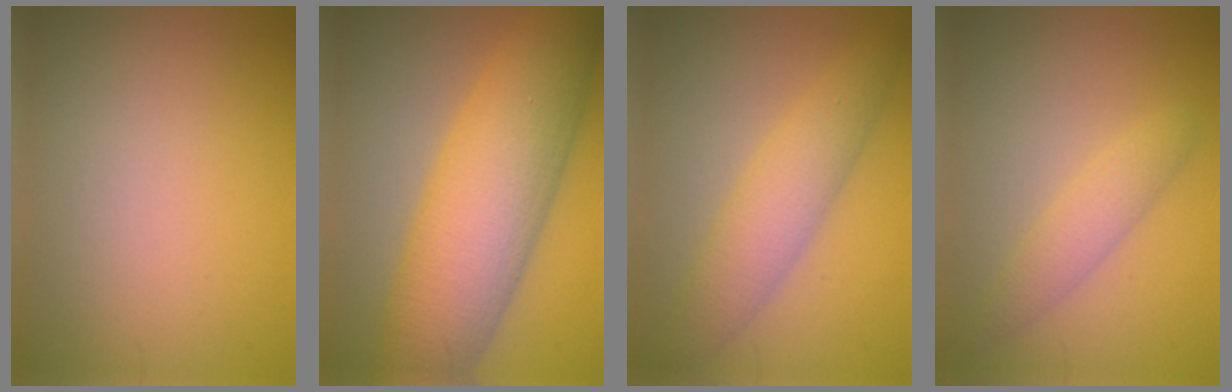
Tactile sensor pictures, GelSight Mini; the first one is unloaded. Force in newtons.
{"total": 11.4, "press": 11.4, "slide": 0.2}
{"total": 4.5, "press": 4.5, "slide": 0.1}
{"total": 2.3, "press": 2.3, "slide": 0.1}